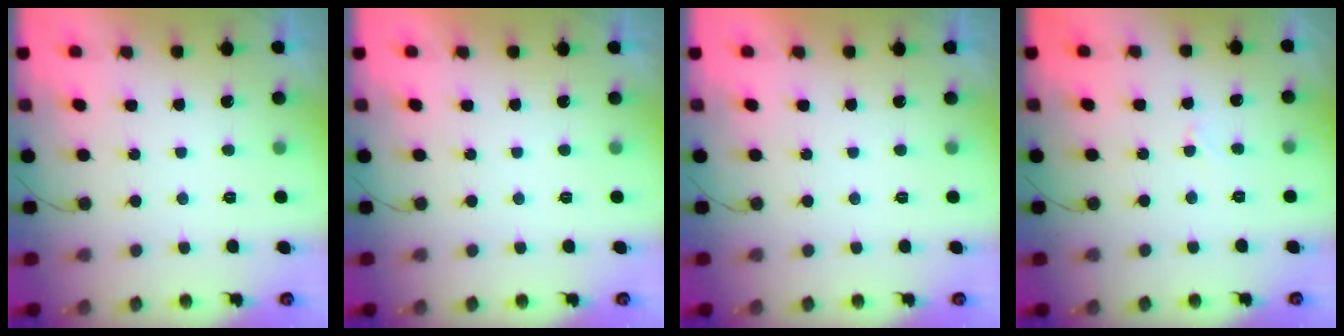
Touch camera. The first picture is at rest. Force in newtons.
{"total": 1.8, "press": 1.8, "slide": 0.1}
{"total": 1.8, "press": 1.8, "slide": 0.0}
{"total": 2.6, "press": 2.5, "slide": 0.2}